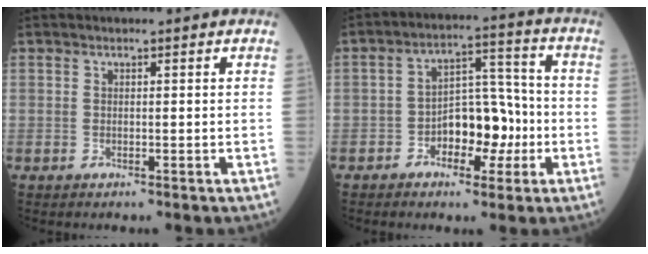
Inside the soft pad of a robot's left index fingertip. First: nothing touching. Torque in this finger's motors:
{"motor_torque": [-0.05, 0.24, 0.12, 0.04]}